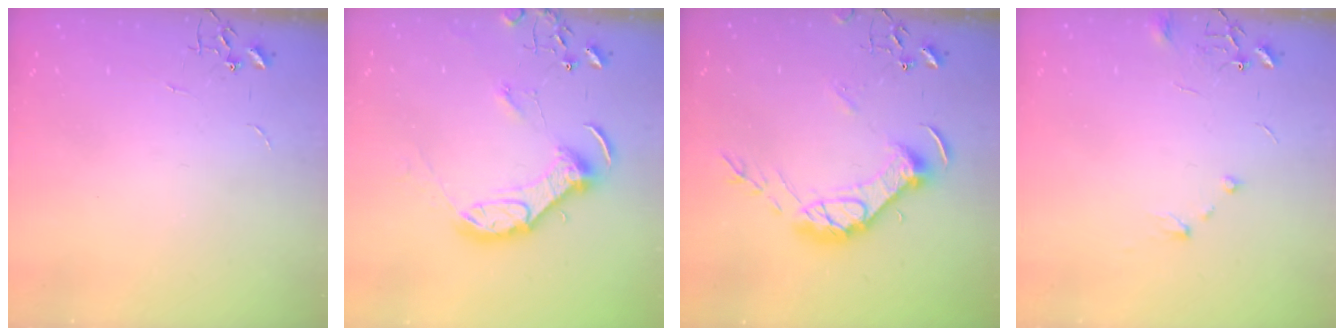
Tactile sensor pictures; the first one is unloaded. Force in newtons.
{"total": 12.9, "press": 12.8, "slide": 1.1}
{"total": 15.8, "press": 15.7, "slide": 1.6}
{"total": 8.3, "press": 8.2, "slide": 0.5}